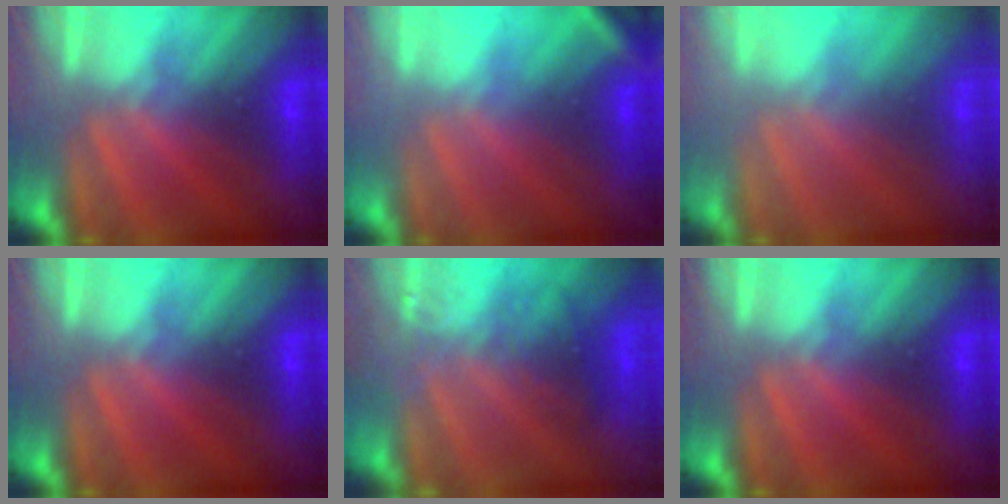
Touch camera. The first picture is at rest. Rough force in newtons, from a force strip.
{"total": 2.5}
{"total": 3.0}
{"total": 0.0}
{"total": 3.4}
{"total": 0.0}